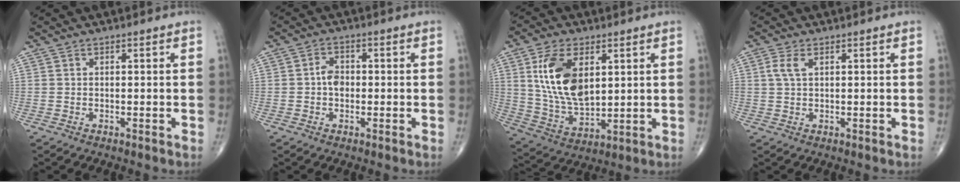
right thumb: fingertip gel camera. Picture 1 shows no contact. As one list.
[{"total": 3.2, "force": [-0.3, 2.4, 2.2], "torque": [-0.025, 0.008, -0.013]}, {"total": 14.7, "force": [4.1, 8.0, 11.6], "torque": [-0.210, -0.018, 0.088]}, {"total": 2.9, "force": [1.0, 1.5, 2.3], "torque": [-0.057, 0.009, 0.022]}]